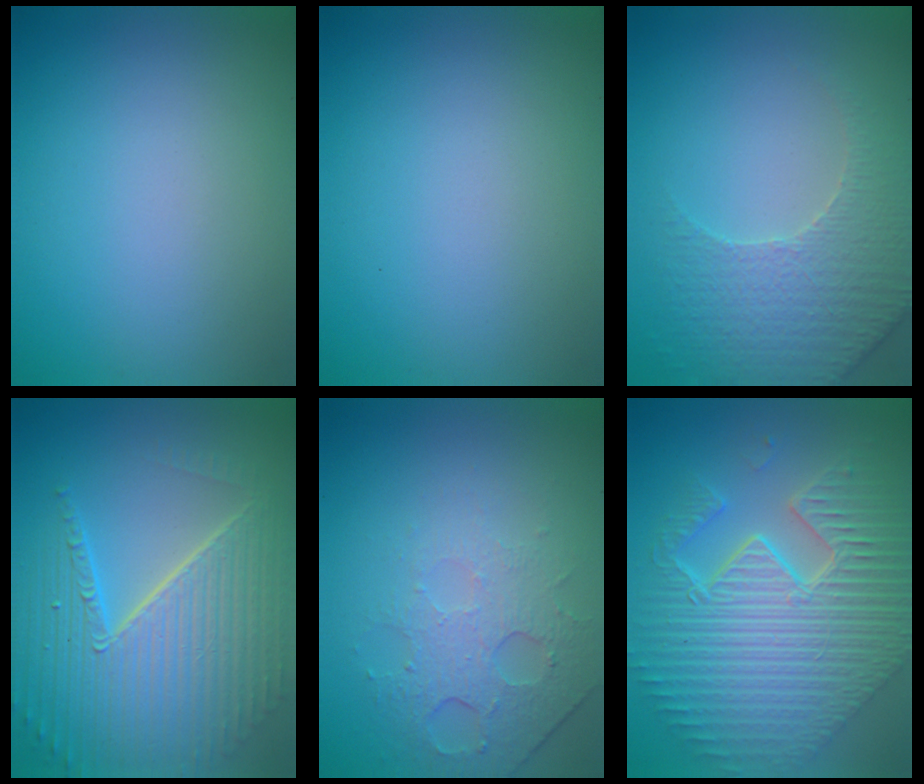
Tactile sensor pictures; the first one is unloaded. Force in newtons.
{"total": 0.0}
{"total": 4.5, "press": 3.9, "slide": 2.4}
{"total": 9.5, "press": 6.0, "slide": 7.4}
{"total": 4.6, "press": 3.0, "slide": 3.5}
{"total": 11.5, "press": 7.5, "slide": 8.6}